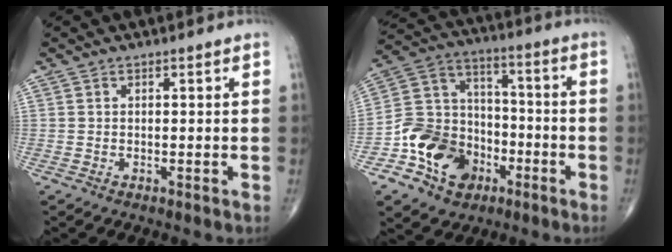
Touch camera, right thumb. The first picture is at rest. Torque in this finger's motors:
{"motor_torque": [2.53, 2.48, 0.66, -1.31, 0.12]}